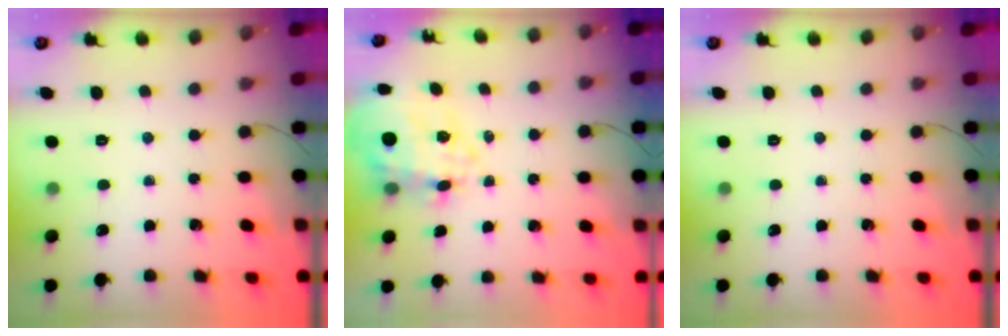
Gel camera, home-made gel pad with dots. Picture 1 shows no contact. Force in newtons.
{"total": 13.3, "press": 12.9, "slide": 3.2}
{"total": 0.0}